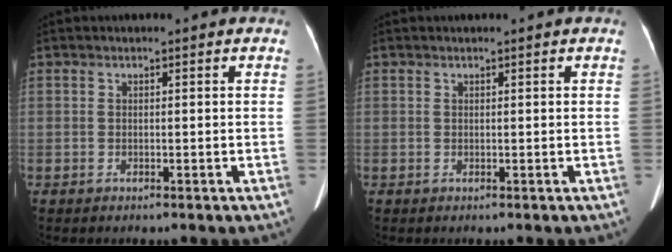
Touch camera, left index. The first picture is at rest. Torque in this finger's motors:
{"motor_torque": [0.02, -0.02, 0.00, 0.02]}